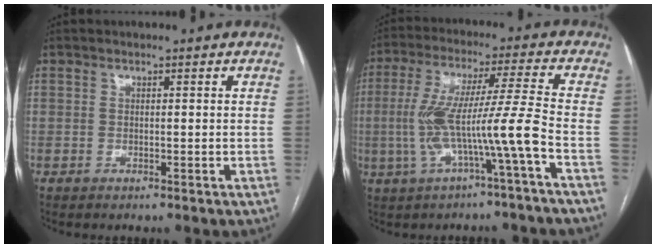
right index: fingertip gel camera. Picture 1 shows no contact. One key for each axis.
{"total": 11.1, "fx": -3.3, "fy": -1.0, "fz": 10.5, "tx": -0.214, "ty": 0.020, "tz": -0.059}